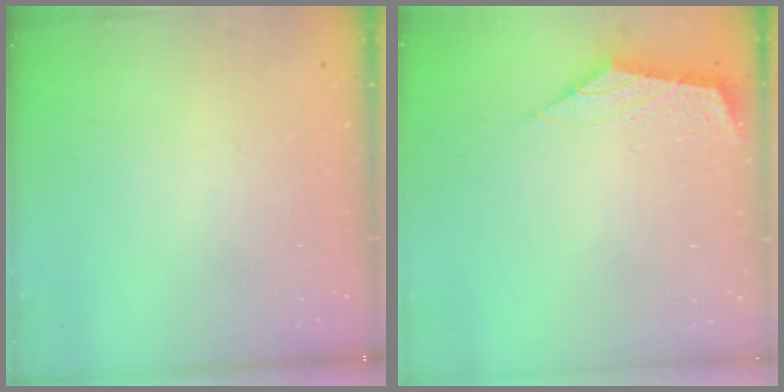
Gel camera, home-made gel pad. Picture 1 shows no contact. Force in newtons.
{"total": 2.1, "press": 2.0, "slide": 0.7}